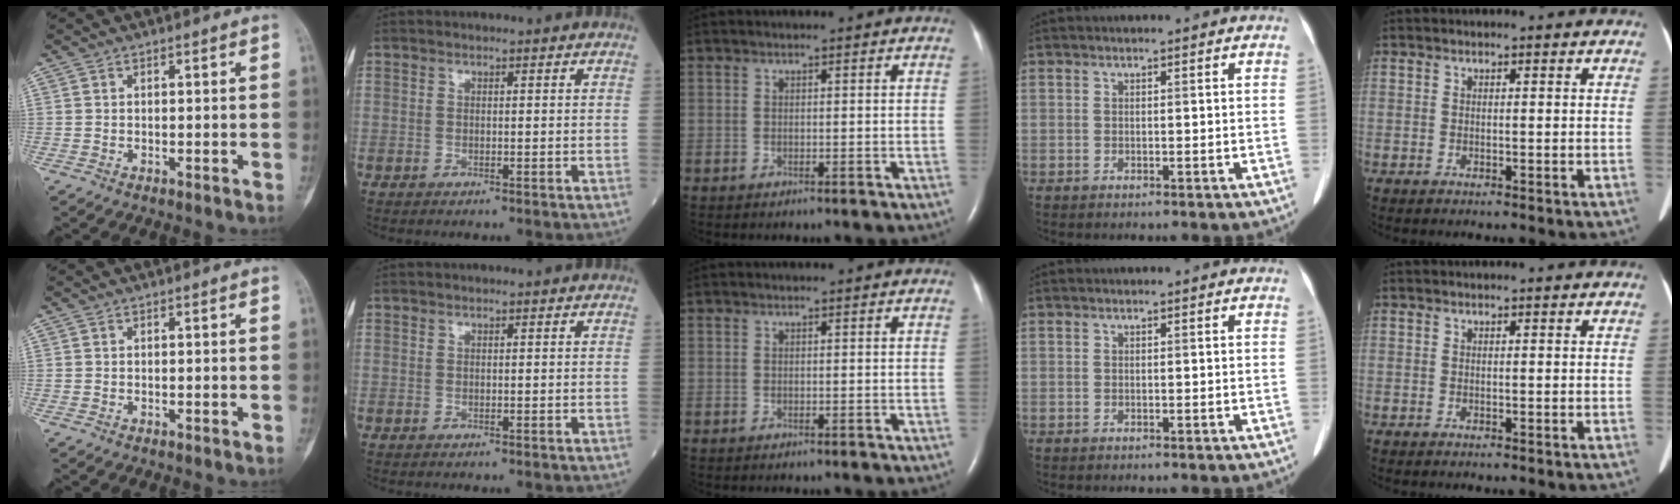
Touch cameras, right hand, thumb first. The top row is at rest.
{}